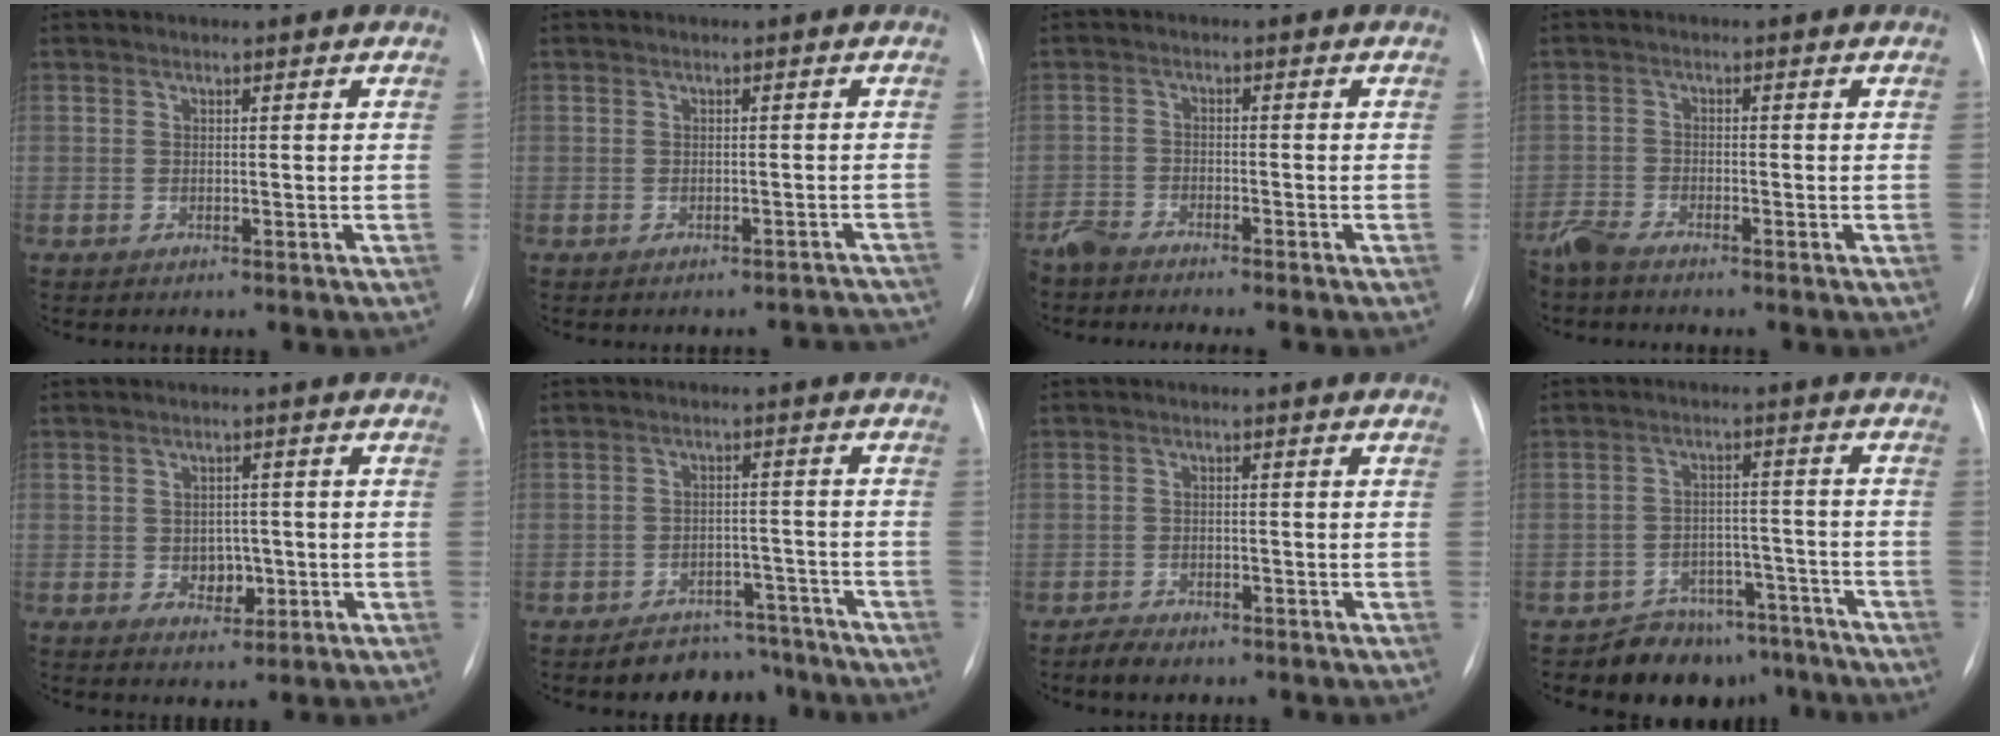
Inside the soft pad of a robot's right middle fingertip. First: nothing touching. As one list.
[{"total": 4.3, "force": [-4.1, 1.1, 0.3], "torque": [0.010, 0.007, -0.040]}, {"total": 4.9, "force": [-4.7, -0.1, 1.3], "torque": [-0.013, -0.014, -0.081]}, {"total": 3.2, "force": [-3.0, 0.4, 1.1], "torque": [-0.024, -0.010, -0.062]}, {"total": 3.4, "force": [-0.7, 2.6, 2.0], "torque": [-0.021, 0.008, -0.004]}, {"total": 7.0, "force": [-6.1, 3.6, 0.4], "torque": [0.018, 0.027, -0.087]}, {"total": 2.5, "force": [-2.1, 1.2, 0.8], "torque": [-0.020, -0.001, -0.030]}, {"total": 9.3, "force": [-7.8, 5.0, 0.6], "torque": [0.020, 0.039, -0.109]}]